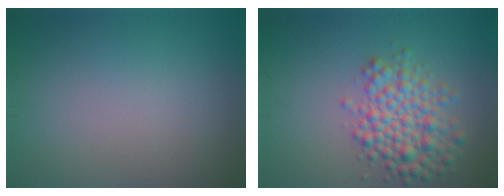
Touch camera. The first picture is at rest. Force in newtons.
{"total": 5.0, "press": 5.0, "slide": 0.1}